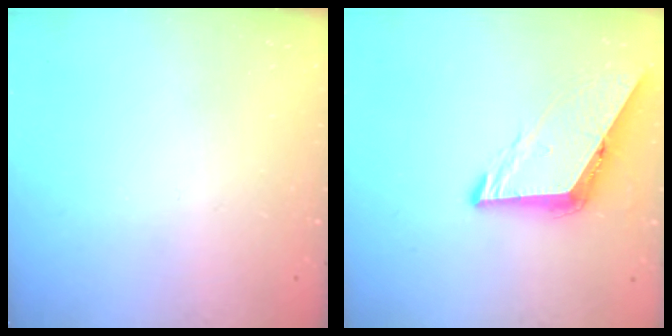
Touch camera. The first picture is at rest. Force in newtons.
{"total": 7.9, "press": 7.9, "slide": 0.4}